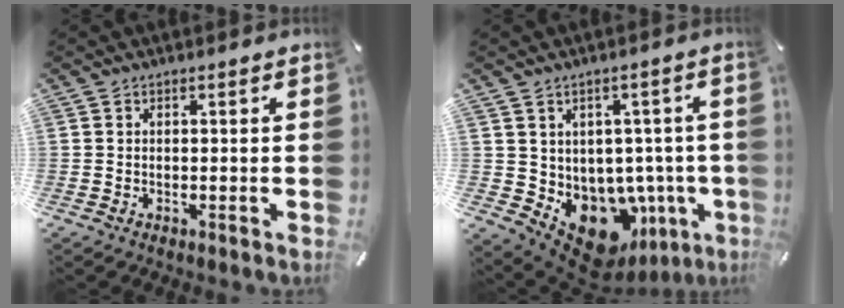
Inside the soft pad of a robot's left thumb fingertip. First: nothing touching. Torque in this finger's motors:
{"motor_torque": [1.78, 2.00, 0.23, 0.17, 0.13]}